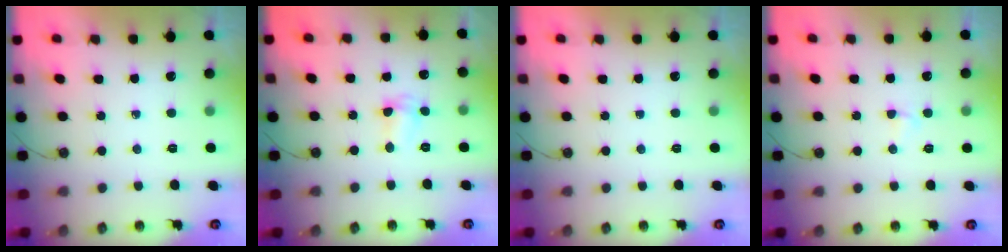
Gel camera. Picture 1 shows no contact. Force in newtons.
{"total": 2.6, "press": 2.6, "slide": 0.6}
{"total": 0.0}
{"total": 2.4, "press": 2.4, "slide": 0.4}